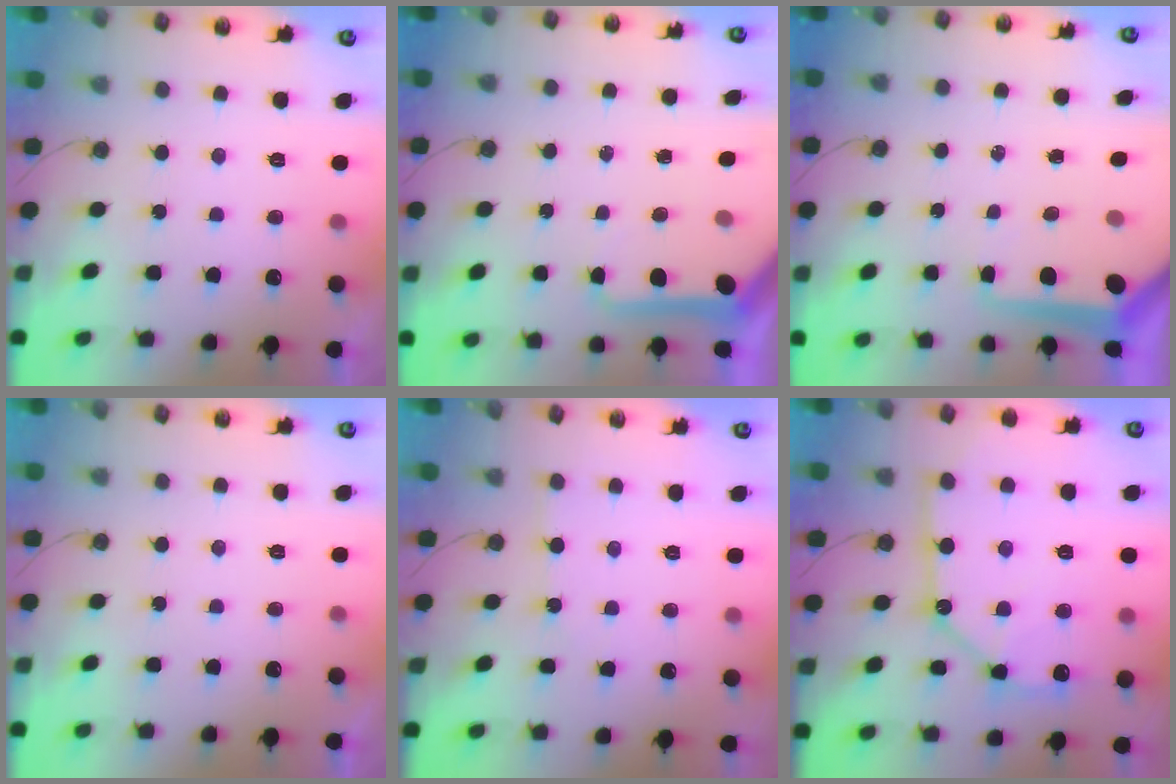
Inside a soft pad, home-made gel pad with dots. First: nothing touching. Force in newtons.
{"total": 9.8, "press": 9.8, "slide": 1.1}
{"total": 8.7, "press": 8.7, "slide": 0.8}
{"total": 0.0}
{"total": 2.9, "press": 2.9, "slide": 0.4}
{"total": 15.8, "press": 15.7, "slide": 1.9}